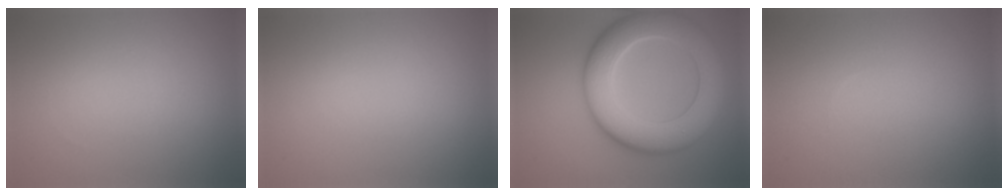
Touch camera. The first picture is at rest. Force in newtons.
{"total": 0.0}
{"total": 9.9, "press": 9.8, "slide": 0.7}
{"total": 0.0}